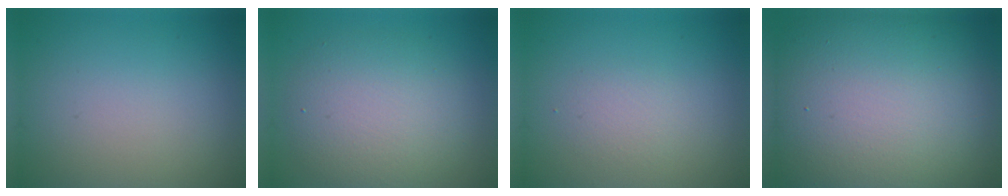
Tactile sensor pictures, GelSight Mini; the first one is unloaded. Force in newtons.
{"total": 5.6, "press": 5.6, "slide": 0.1}
{"total": 1.3, "press": 1.3, "slide": 0.1}
{"total": 16.8, "press": 16.8, "slide": 1.4}